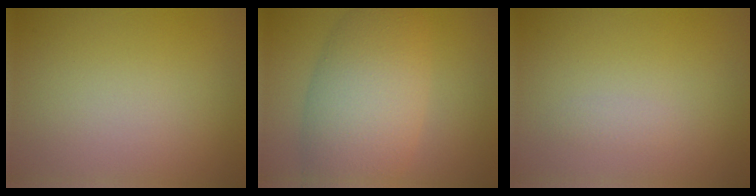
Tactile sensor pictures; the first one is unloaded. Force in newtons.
{"total": 7.7, "press": 7.7, "slide": 0.3}
{"total": 0.6, "press": 0.6, "slide": 0.0}